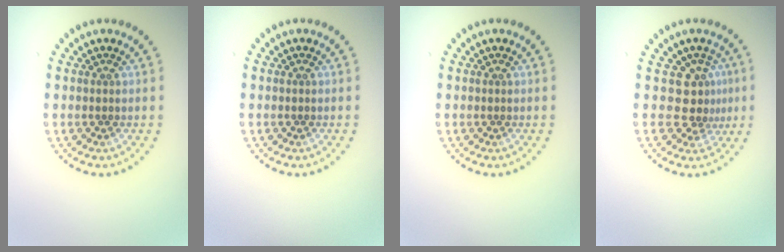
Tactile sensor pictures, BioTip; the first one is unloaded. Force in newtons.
{"total": 0.0}
{"total": 0.0}
{"total": 2.9, "press": 2.1, "slide": 2.0}